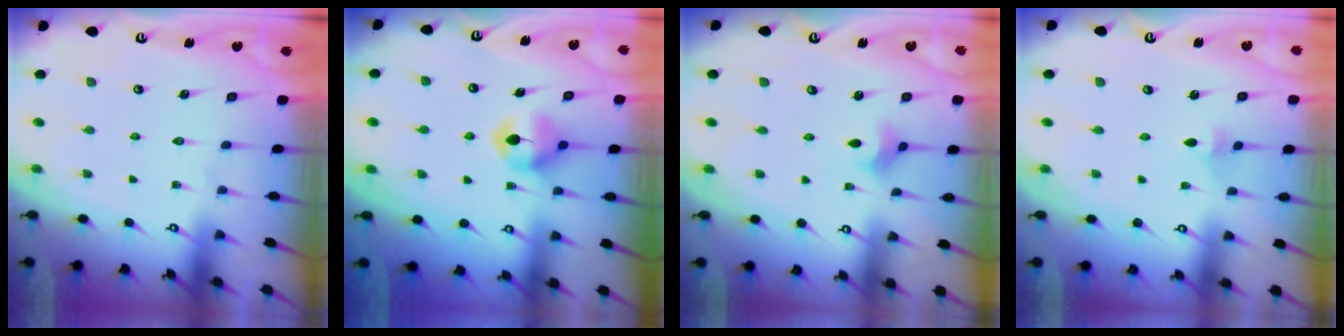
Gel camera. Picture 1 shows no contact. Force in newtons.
{"total": 7.4, "press": 7.4, "slide": 0.2}
{"total": 2.7, "press": 2.7, "slide": 0.5}
{"total": 2.1, "press": 2.1, "slide": 0.5}